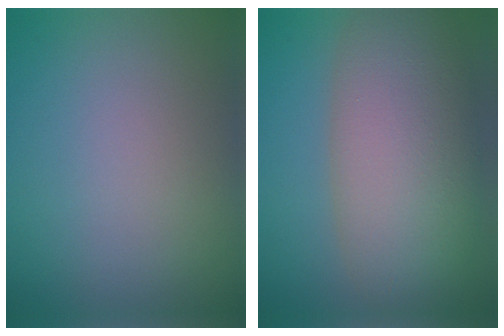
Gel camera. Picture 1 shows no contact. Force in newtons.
{"total": 10.1, "press": 10.1, "slide": 0.6}